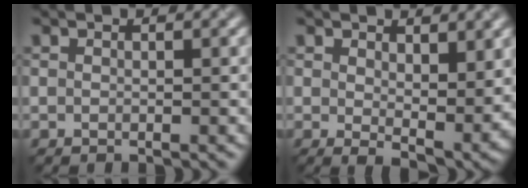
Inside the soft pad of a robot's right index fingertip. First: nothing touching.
{"total": 5.8, "force": [1.5, 2.8, 4.9], "torque": [-0.082, -0.022, 0.035]}